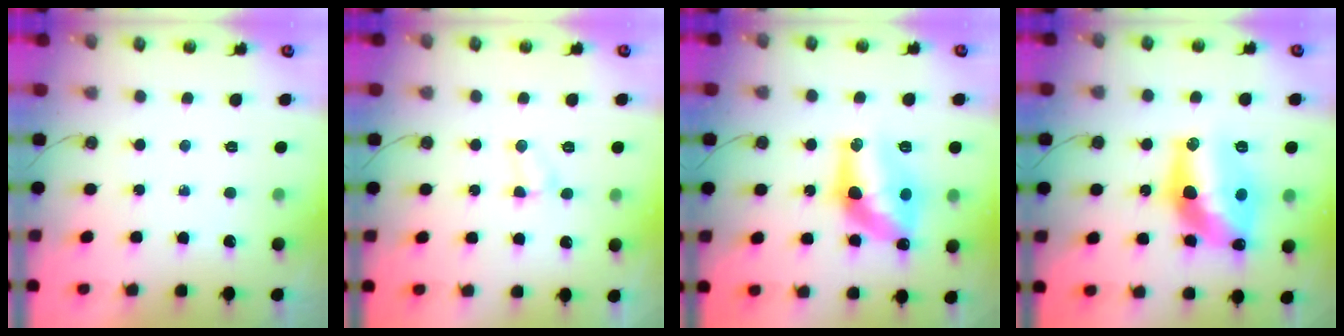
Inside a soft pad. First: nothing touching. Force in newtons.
{"total": 3.7, "press": 3.7, "slide": 0.6}
{"total": 14.5, "press": 14.5, "slide": 0.9}
{"total": 17.0, "press": 17.0, "slide": 1.2}